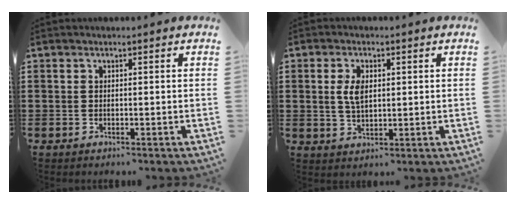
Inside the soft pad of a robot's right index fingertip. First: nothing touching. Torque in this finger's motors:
{"motor_torque": [0.13, 0.13, 0.18, 0.04]}